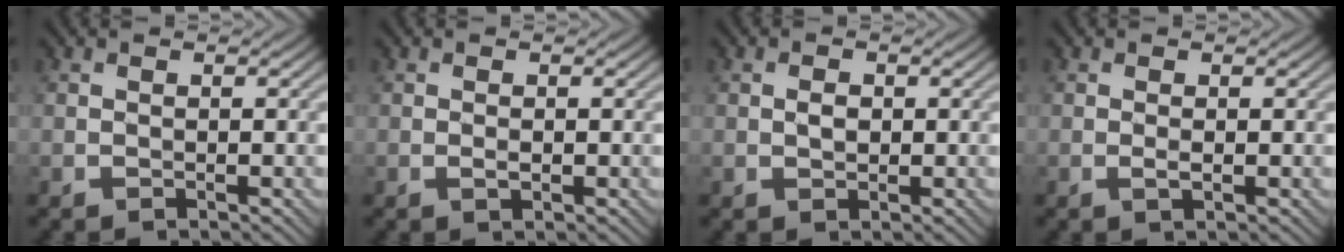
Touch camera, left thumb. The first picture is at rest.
{"total": 0.9, "force": [-0.2, 0.3, 0.8], "torque": [-0.017, -0.001, -0.003]}
{"total": 1.4, "force": [0.1, 1.0, 1.0], "torque": [-0.021, 0.001, 0.000]}
{"total": 1.0, "force": [-0.2, 0.1, 0.9], "torque": [-0.021, -0.001, -0.004]}